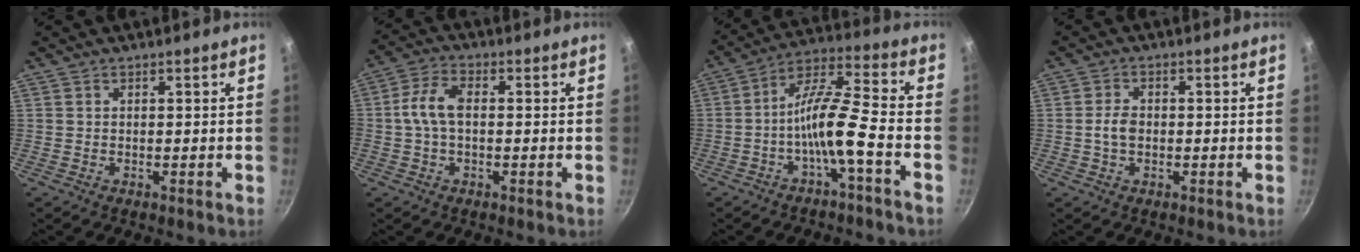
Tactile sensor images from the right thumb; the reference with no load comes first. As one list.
[{"total": 6.7, "force": [0.0, 3.8, 5.5], "torque": [-0.115, 0.026, -0.008]}, {"total": 10.8, "force": [-4.3, 1.9, 9.8], "torque": [-0.186, 0.046, -0.081]}, {"total": 3.3, "force": [-0.4, 2.2, 2.4], "torque": [-0.044, 0.012, -0.010]}]